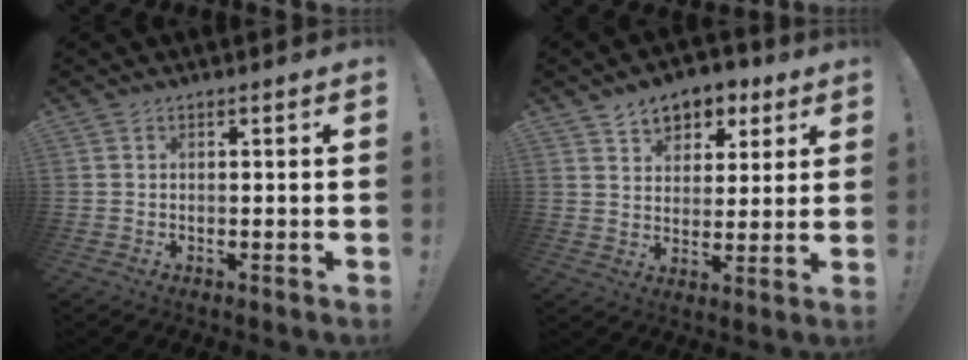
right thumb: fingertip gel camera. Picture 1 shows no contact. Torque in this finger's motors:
{"motor_torque": [0.05, 0.10, 0.03, 0.02, 0.00]}